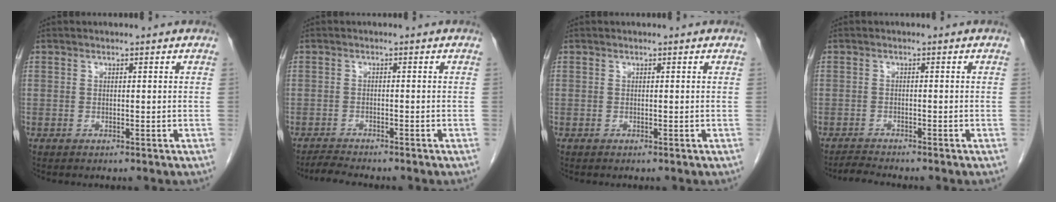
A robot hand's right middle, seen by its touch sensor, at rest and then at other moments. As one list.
[{"total": 2.6, "force": [-2.5, -0.3, 0.6], "torque": [-0.019, -0.015, -0.043]}, {"total": 0.0}, {"total": 2.0, "force": [-1.9, -0.6, 0.1], "torque": [-0.013, -0.015, -0.036]}]